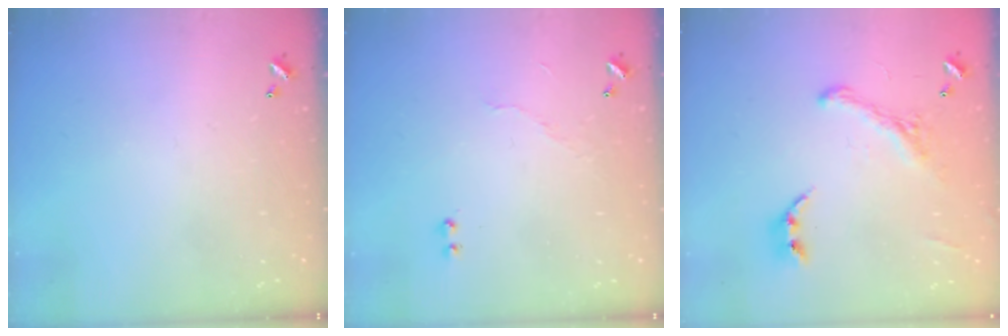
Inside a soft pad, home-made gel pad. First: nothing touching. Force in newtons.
{"total": 4.6, "press": 4.6, "slide": 0.3}
{"total": 2.9, "press": 2.7, "slide": 1.2}